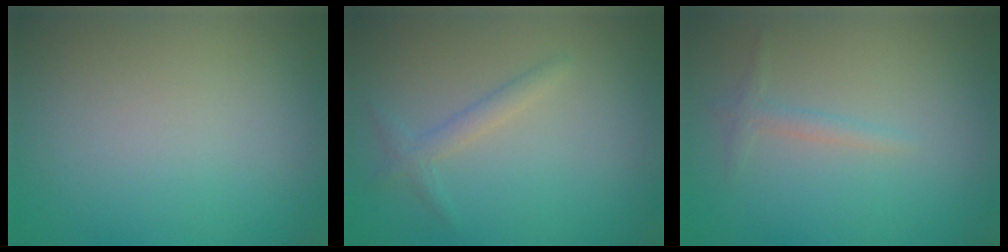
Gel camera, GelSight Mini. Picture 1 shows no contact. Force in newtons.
{"total": 1.4, "press": 1.4, "slide": 0.1}
{"total": 1.1, "press": 1.1, "slide": 0.0}